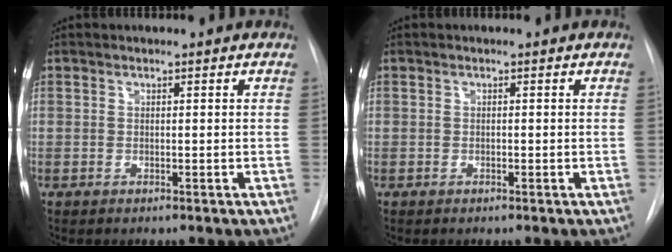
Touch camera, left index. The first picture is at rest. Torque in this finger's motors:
{"motor_torque": [-0.39, 0.24, -0.02, -0.01]}